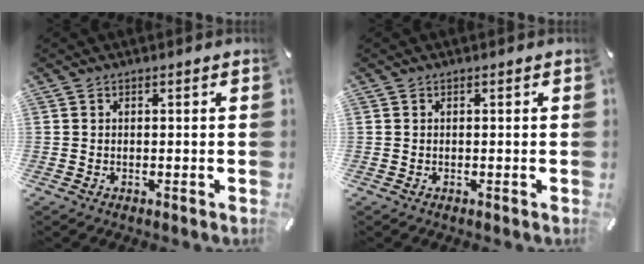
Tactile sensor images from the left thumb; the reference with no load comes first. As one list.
[{"total": 0.0}]